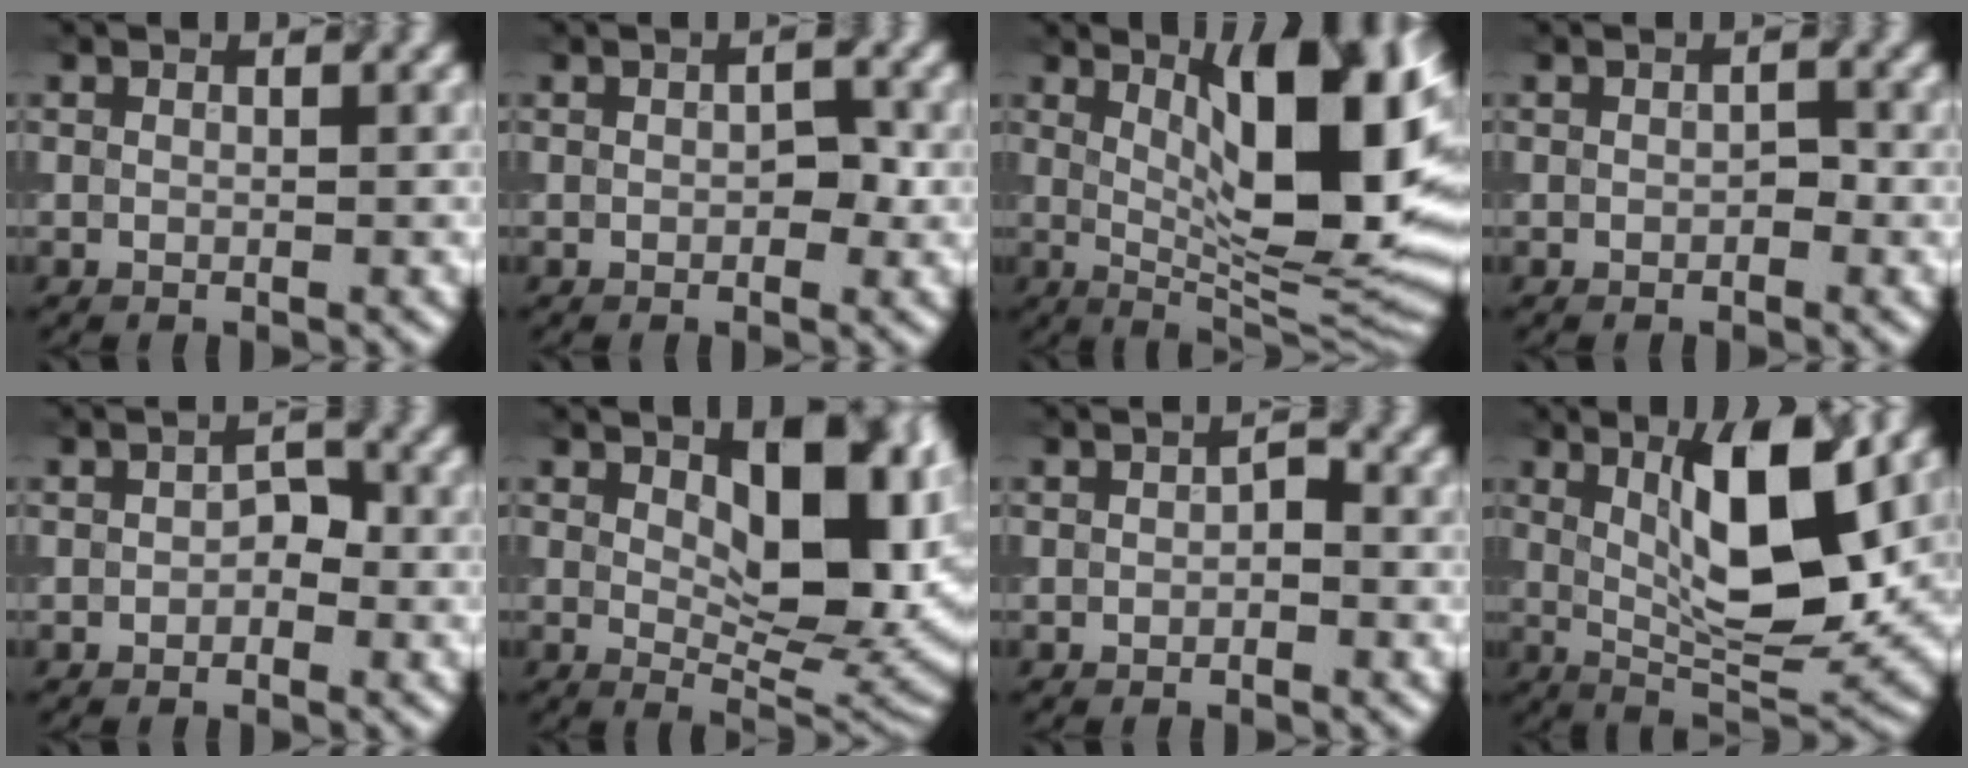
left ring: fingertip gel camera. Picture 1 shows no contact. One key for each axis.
{"total": 1.7, "fx": -0.1, "fy": 0.9, "fz": 1.4, "tx": -0.016, "ty": 0.001, "tz": -0.002}
{"total": 13.5, "fx": 3.5, "fy": 4.3, "fz": 12.4, "tx": -0.163, "ty": -0.002, "tz": 0.057}
{"total": 0.9, "fx": -0.2, "fy": 0.5, "fz": 0.7, "tx": -0.009, "ty": 0.000, "tz": -0.004}
{"total": 1.6, "fx": -0.4, "fy": 1.1, "fz": 1.2, "tx": -0.016, "ty": 0.002, "tz": -0.009}
{"total": 10.4, "fx": 2.4, "fy": 4.9, "fz": 8.8, "tx": -0.121, "ty": -0.004, "tz": 0.044}
{"total": 1.1, "fx": -0.2, "fy": 0.6, "fz": 0.9, "tx": -0.012, "ty": 0.002, "tz": -0.004}
{"total": 9.3, "fx": 2.4, "fy": 2.6, "fz": 8.6, "tx": -0.133, "ty": -0.013, "tz": 0.046}